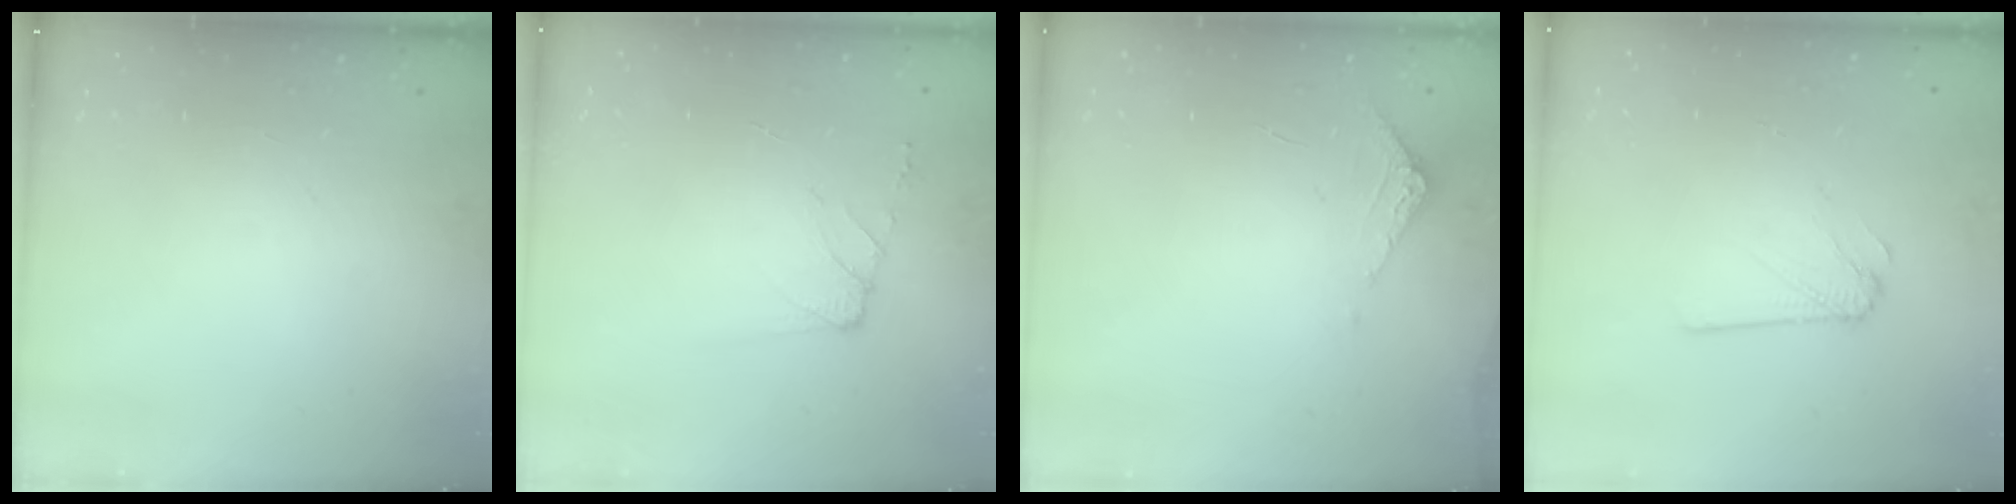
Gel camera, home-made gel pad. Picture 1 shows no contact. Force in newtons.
{"total": 7.0, "press": 6.9, "slide": 1.0}
{"total": 5.0, "press": 5.0, "slide": 0.5}
{"total": 2.2, "press": 2.2, "slide": 0.1}